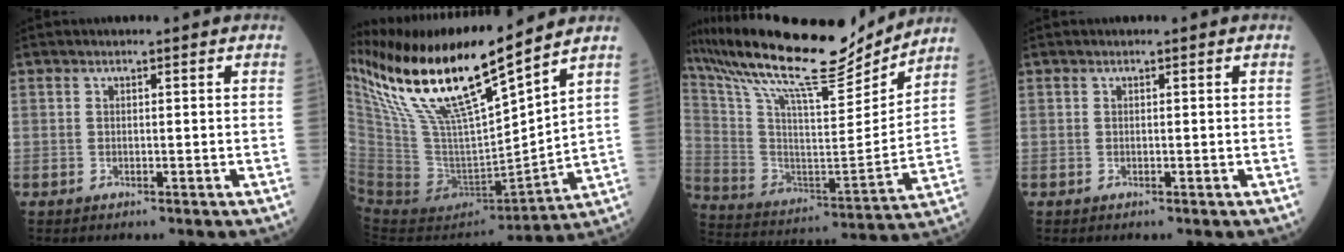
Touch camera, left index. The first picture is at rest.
{"total": 21.7, "force": [16.2, 2.4, 14.3], "torque": [-0.277, -0.004, 0.314]}
{"total": 23.5, "force": [20.5, 3.2, 10.8], "torque": [-0.219, -0.011, 0.339]}
{"total": 0.0}